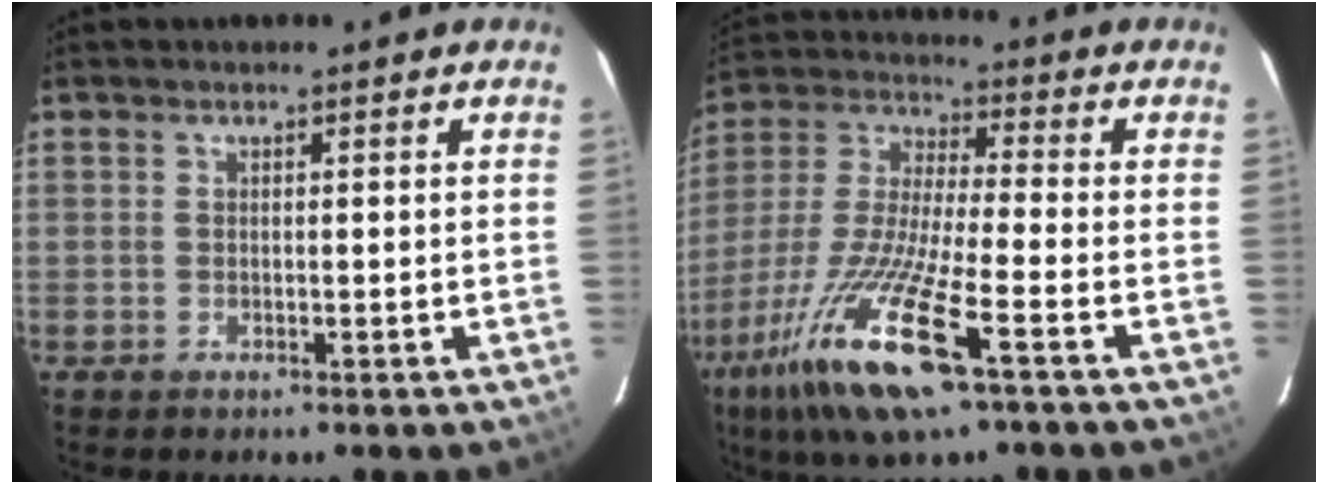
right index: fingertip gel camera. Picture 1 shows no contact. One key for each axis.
{"total": 19.2, "fx": -9.9, "fy": 2.7, "fz": 16.2, "tx": -0.343, "ty": -0.039, "tz": -0.197}